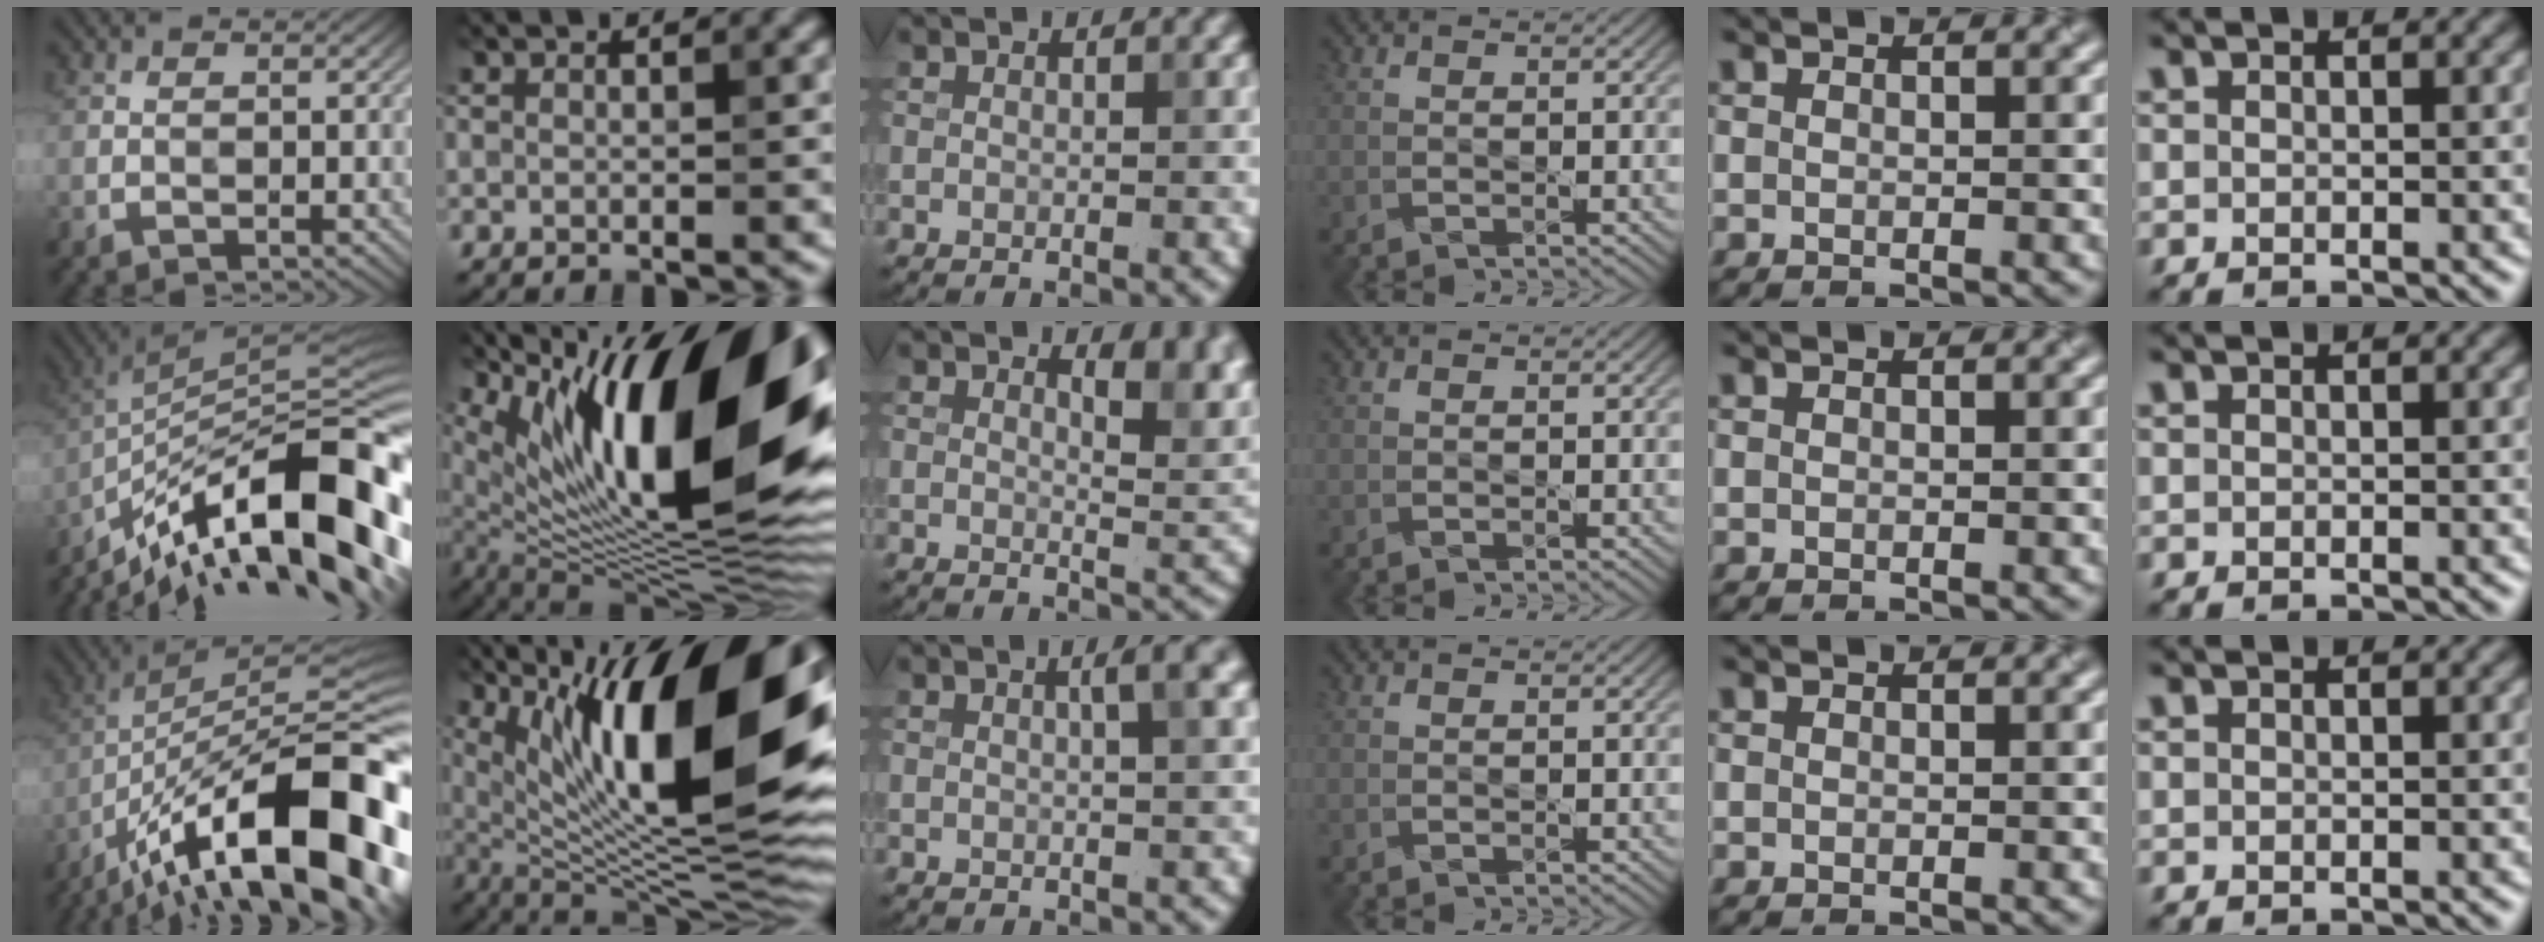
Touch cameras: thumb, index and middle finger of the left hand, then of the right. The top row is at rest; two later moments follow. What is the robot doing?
{"motion": "dispense", "object": "syringe"}